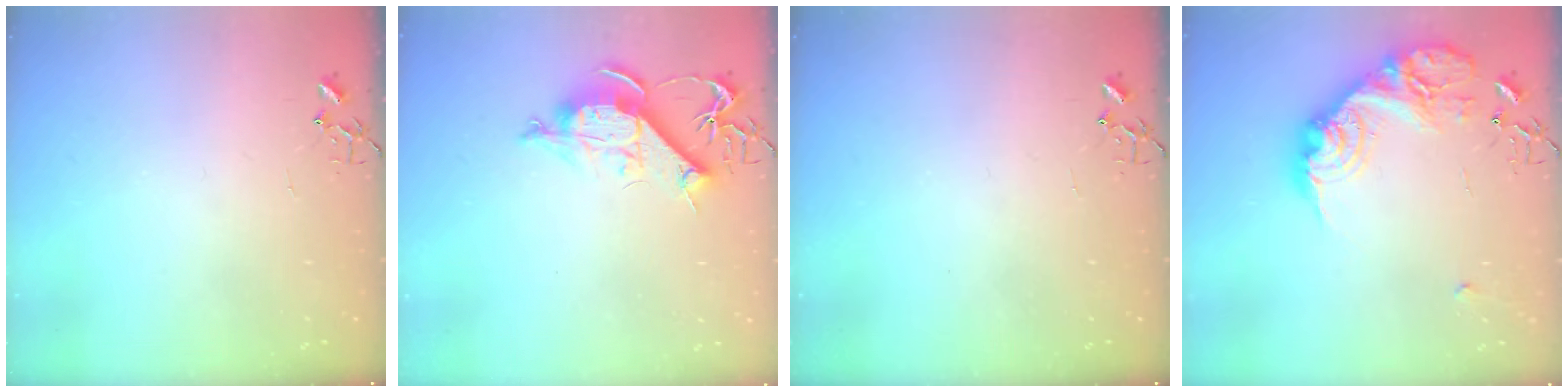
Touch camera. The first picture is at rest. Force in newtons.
{"total": 10.4, "press": 10.3, "slide": 0.8}
{"total": 0.0}
{"total": 24.1, "press": 24.1, "slide": 1.4}